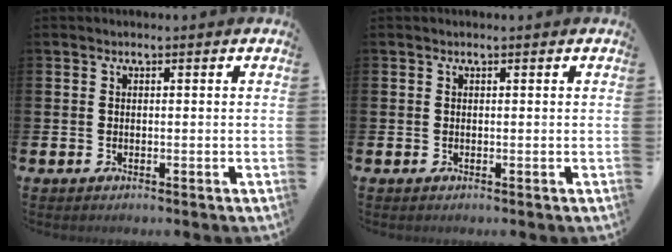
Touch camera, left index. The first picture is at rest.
{"total": 0.0}